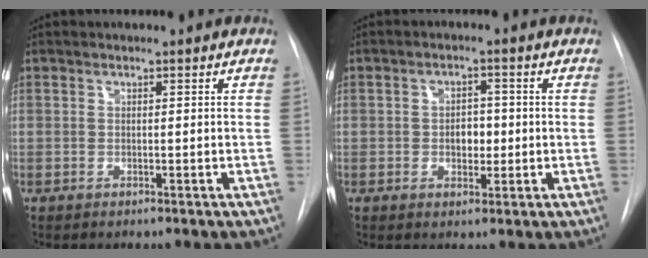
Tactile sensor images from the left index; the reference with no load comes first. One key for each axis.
{"total": 3.5, "fx": -0.7, "fy": 2.4, "fz": 2.5, "tx": -0.033, "ty": 0.002, "tz": -0.010}